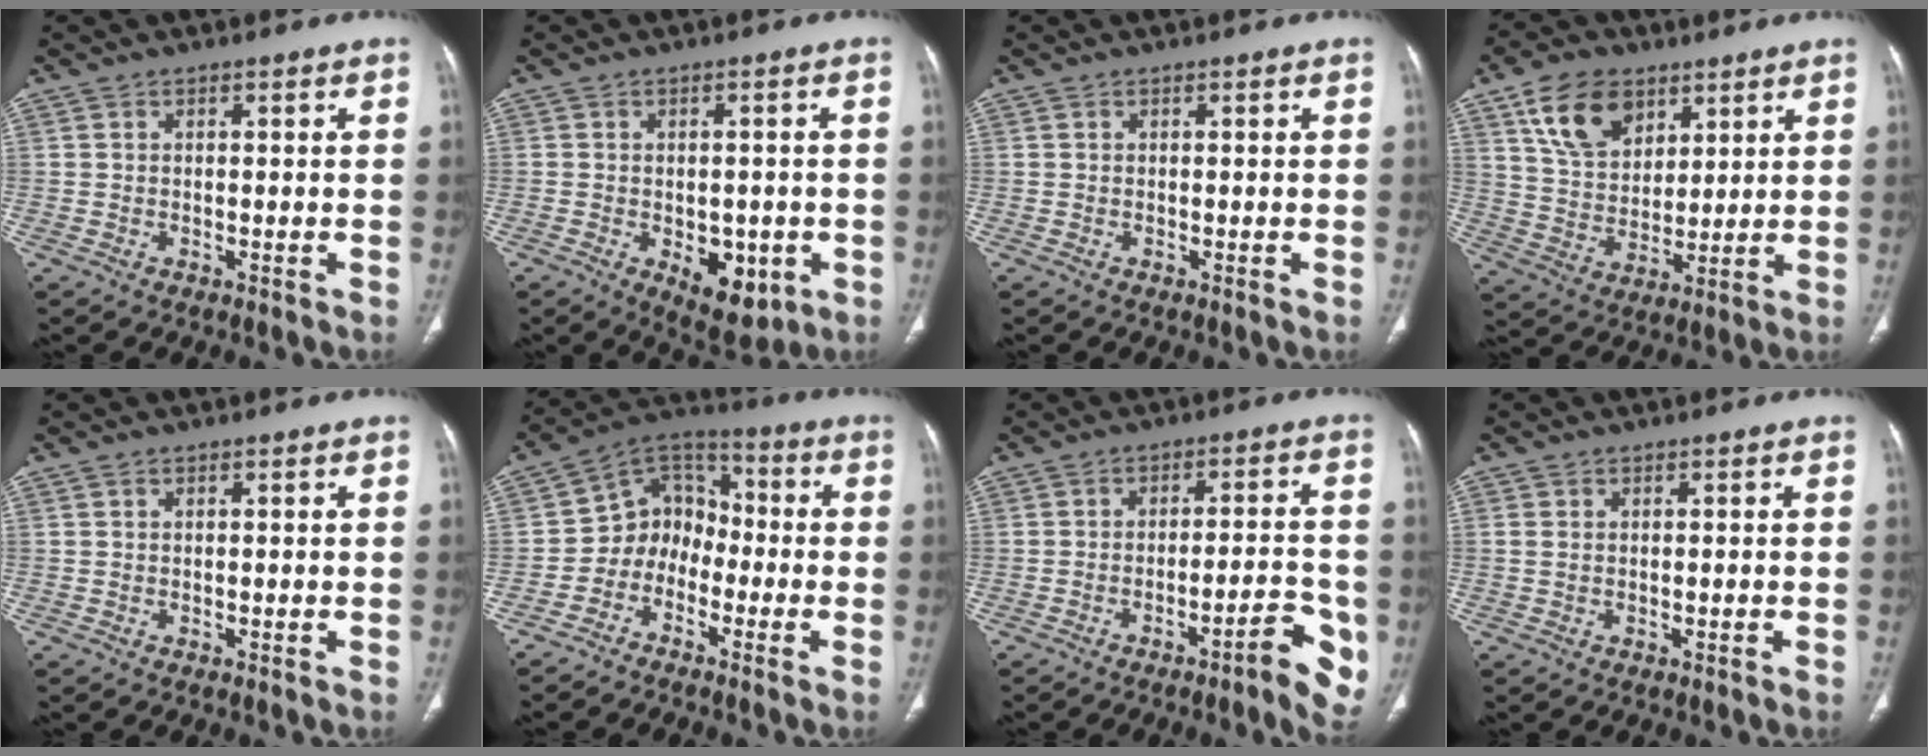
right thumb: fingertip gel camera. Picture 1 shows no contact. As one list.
[{"total": 8.5, "force": [-2.6, 4.8, 6.5], "torque": [-0.061, 0.003, -0.022]}, {"total": 0.0}, {"total": 12.9, "force": [7.0, 8.3, 7.0], "torque": [-0.099, -0.027, 0.135]}, {"total": 0.0}, {"total": 9.2, "force": [-3.1, 7.7, 4.0], "torque": [-0.029, 0.063, -0.077]}, {"total": 9.3, "force": [-4.0, 1.9, 8.2], "torque": [-0.090, 0.019, -0.050]}, {"total": 0.8, "force": [0.1, 0.5, 0.5], "torque": [-0.011, 0.000, 0.005]}]